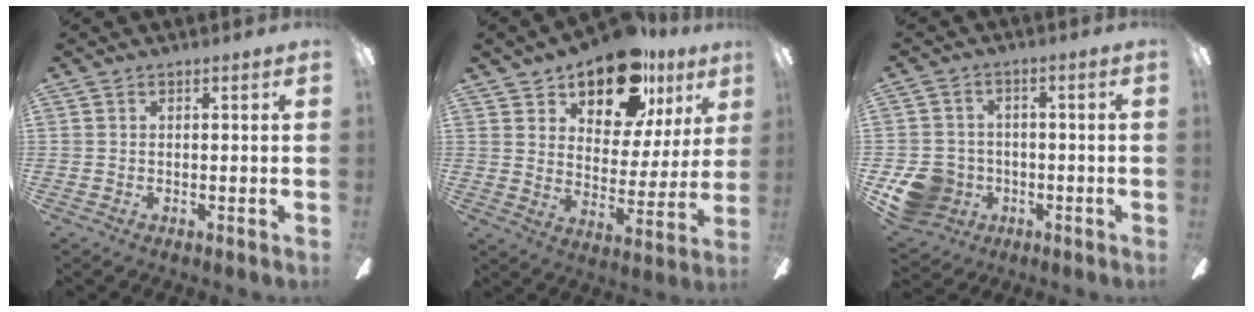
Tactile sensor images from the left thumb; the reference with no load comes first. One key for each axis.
{"total": 17.7, "fx": 12.6, "fy": 9.0, "fz": 8.6, "tx": -0.134, "ty": -0.073, "tz": 0.218}
{"total": 9.5, "fx": -3.7, "fy": 8.2, "fz": 3.0, "tx": -0.080, "ty": 0.026, "tz": -0.063}